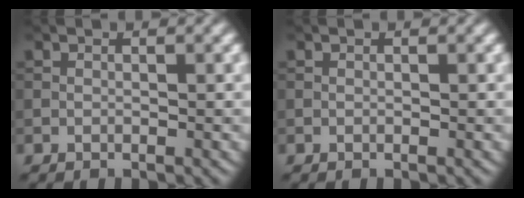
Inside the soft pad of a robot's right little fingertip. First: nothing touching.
{"total": 0.0}